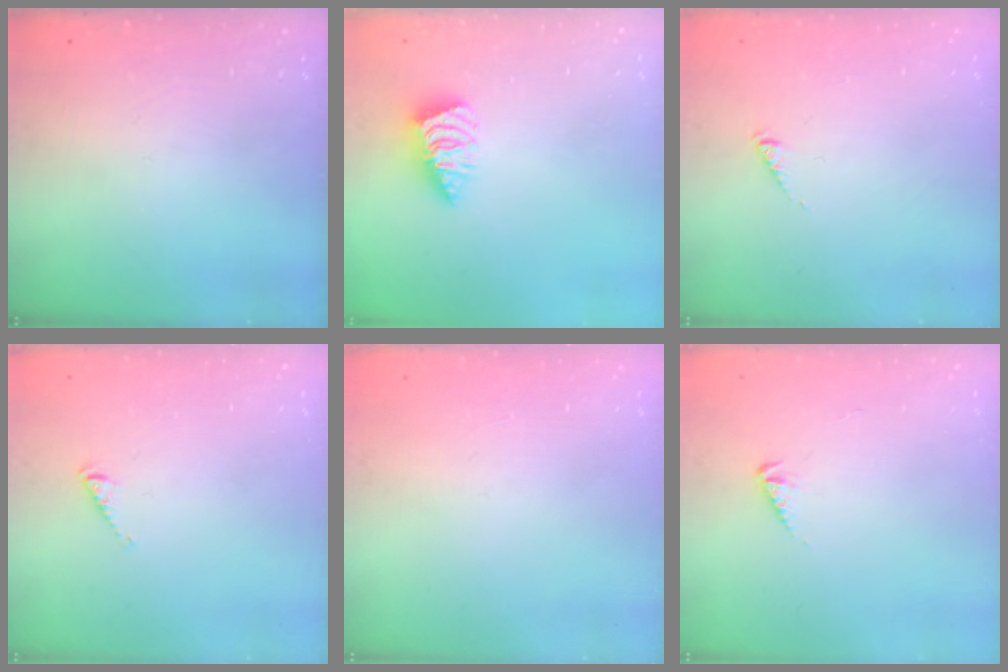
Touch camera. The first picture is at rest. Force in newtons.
{"total": 2.6, "press": 2.5, "slide": 0.3}
{"total": 0.0}
{"total": 2.7, "press": 2.6, "slide": 0.5}
{"total": 0.0}
{"total": 2.4, "press": 2.3, "slide": 0.5}